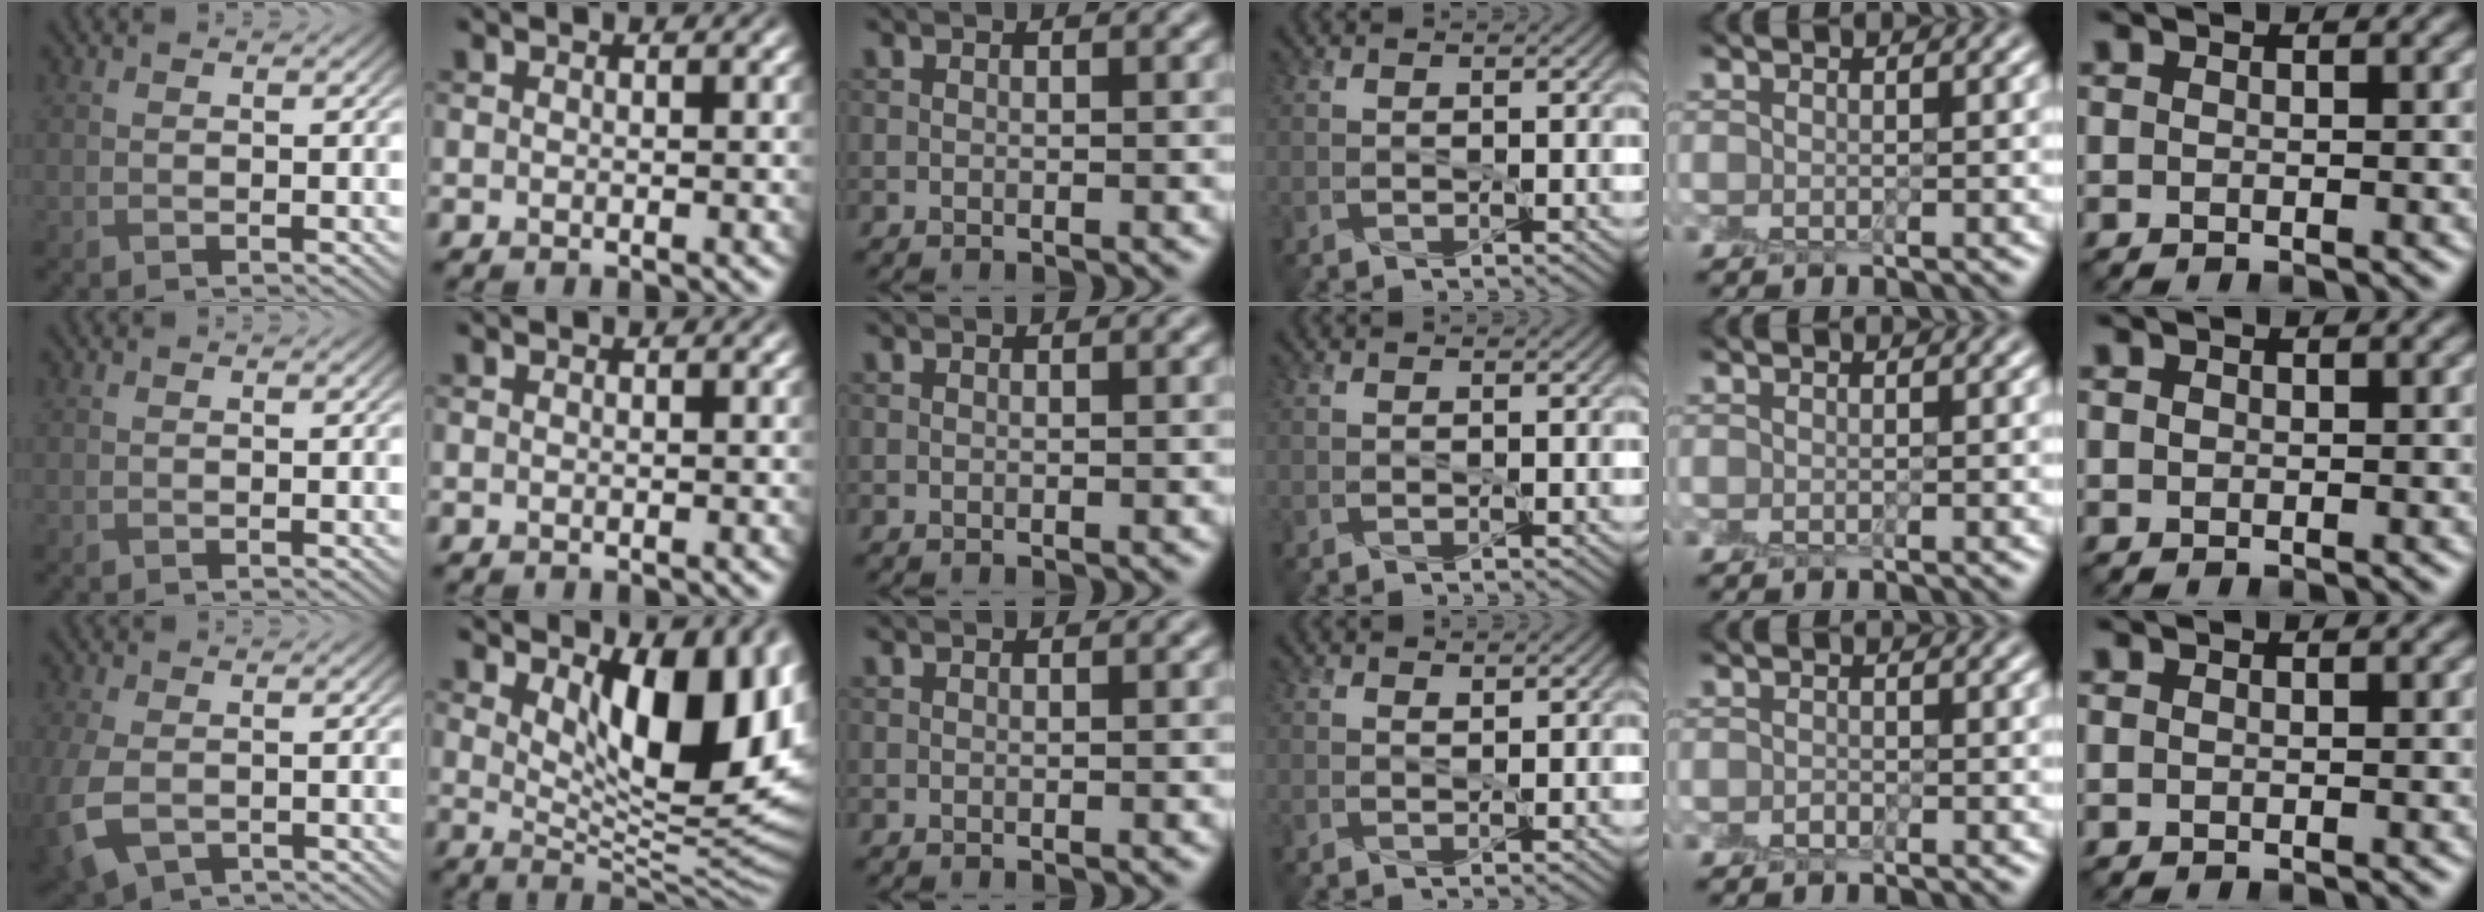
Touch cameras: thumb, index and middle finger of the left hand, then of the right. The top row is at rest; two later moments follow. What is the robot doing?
{"motion": "peel", "object": "small bumper sticker"}